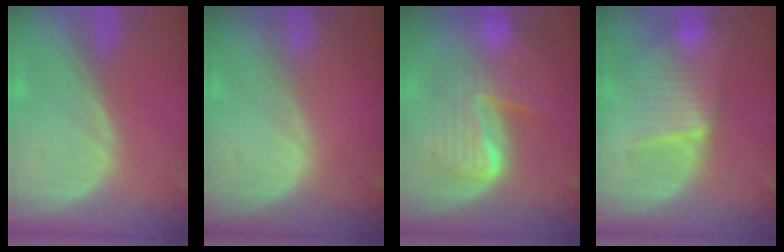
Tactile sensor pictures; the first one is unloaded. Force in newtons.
{"total": 0.0}
{"total": 8.6, "press": 8.5, "slide": 0.5}
{"total": 6.4, "press": 6.3, "slide": 0.7}